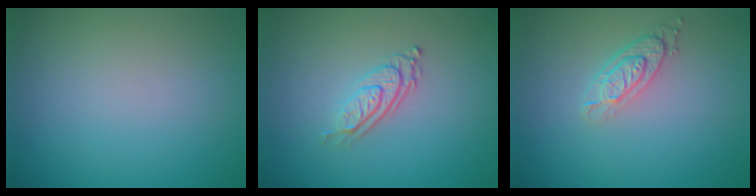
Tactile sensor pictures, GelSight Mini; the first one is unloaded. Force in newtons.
{"total": 3.1, "press": 2.0, "slide": 2.4}
{"total": 2.9, "press": 2.2, "slide": 1.9}